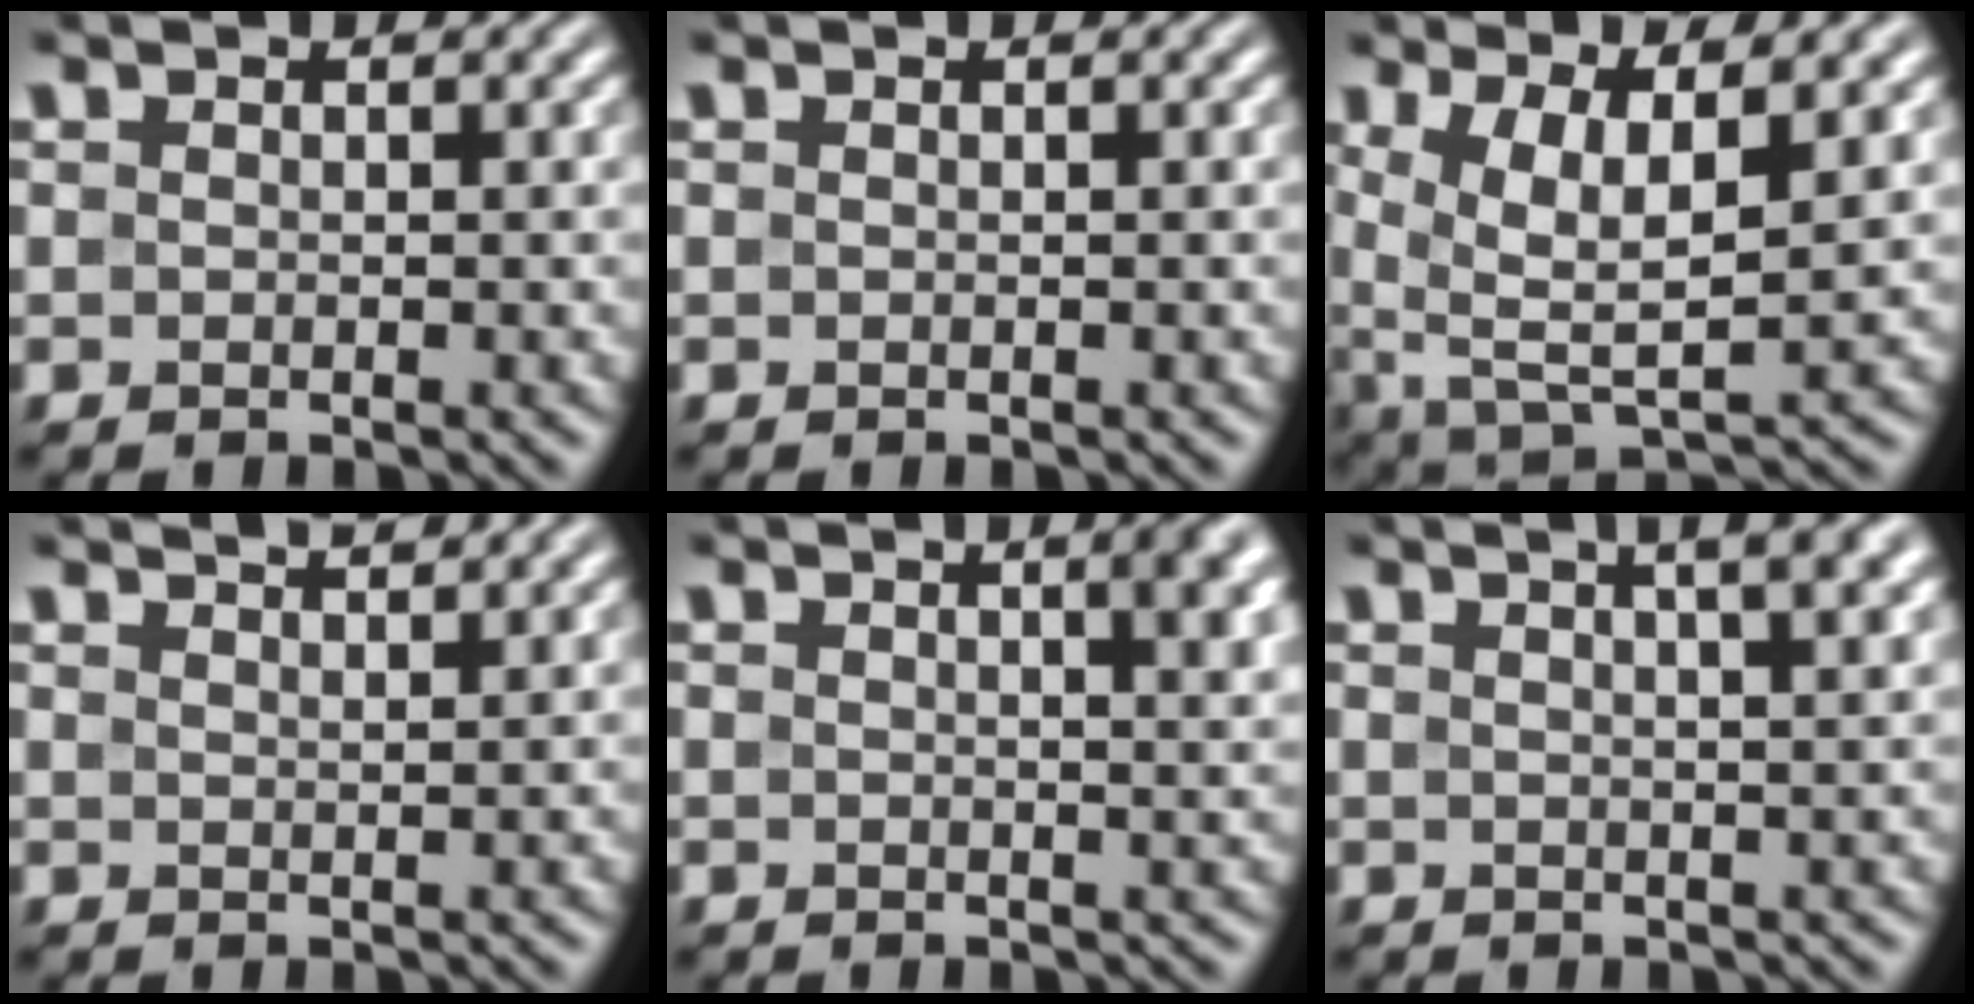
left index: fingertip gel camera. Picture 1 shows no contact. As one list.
[{"total": 0.0}, {"total": 6.6, "force": [1.7, 2.4, 5.9], "torque": [-0.117, -0.007, 0.032]}, {"total": 2.5, "force": [2.3, 0.4, 1.0], "torque": [-0.001, 0.005, 0.019]}, {"total": 4.0, "force": [1.2, 1.3, 3.6], "torque": [-0.026, 0.014, 0.008]}, {"total": 6.4, "force": [3.4, 2.4, 4.9], "torque": [-0.033, 0.039, 0.013]}]